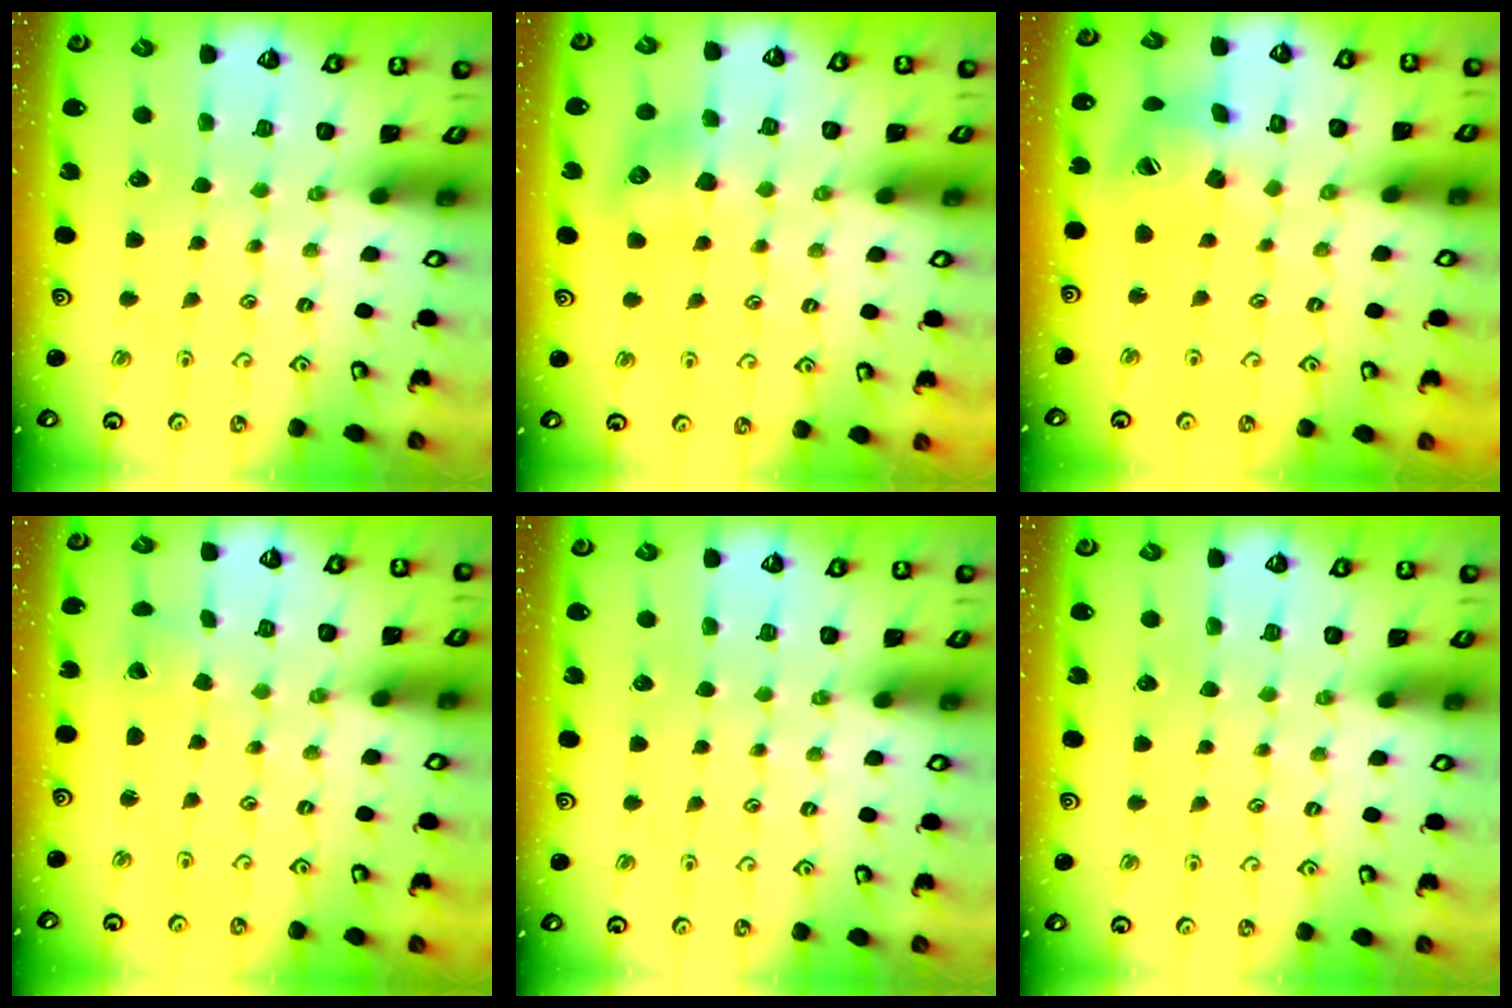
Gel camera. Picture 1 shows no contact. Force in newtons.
{"total": 8.0, "press": 8.0, "slide": 0.4}
{"total": 12.9, "press": 12.9, "slide": 1.0}
{"total": 1.9, "press": 1.9, "slide": 0.0}
{"total": 0.0}
{"total": 0.0}